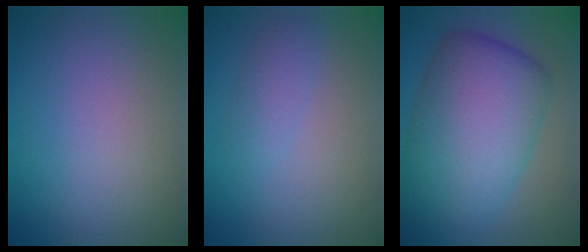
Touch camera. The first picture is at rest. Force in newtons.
{"total": 1.5, "press": 1.5, "slide": 0.1}
{"total": 11.4, "press": 11.4, "slide": 0.2}